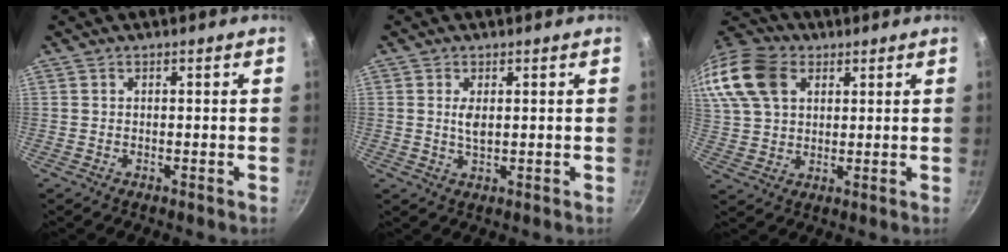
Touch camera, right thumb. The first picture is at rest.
{"total": 2.7, "force": [0.6, 1.3, 2.3], "torque": [-0.042, -0.004, 0.012]}
{"total": 19.7, "force": [7.6, 13.8, 11.8], "torque": [-0.269, 0.025, 0.140]}